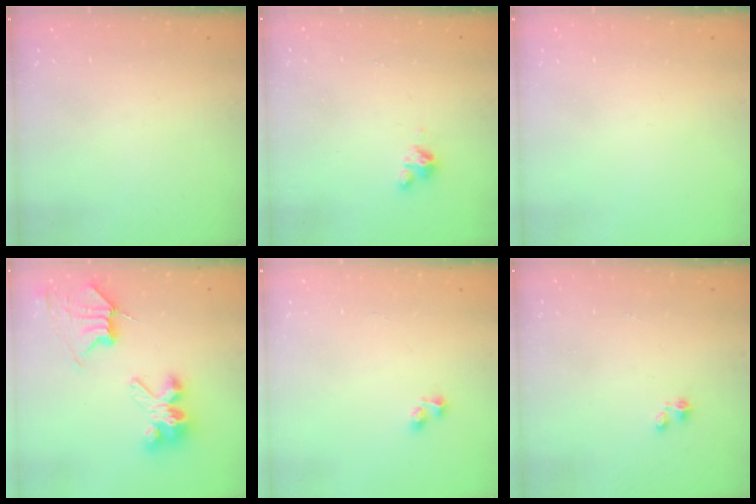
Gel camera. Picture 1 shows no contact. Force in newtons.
{"total": 3.6, "press": 3.6, "slide": 0.4}
{"total": 0.0}
{"total": 8.6, "press": 8.5, "slide": 1.1}
{"total": 3.0, "press": 2.7, "slide": 1.3}
{"total": 0.0}